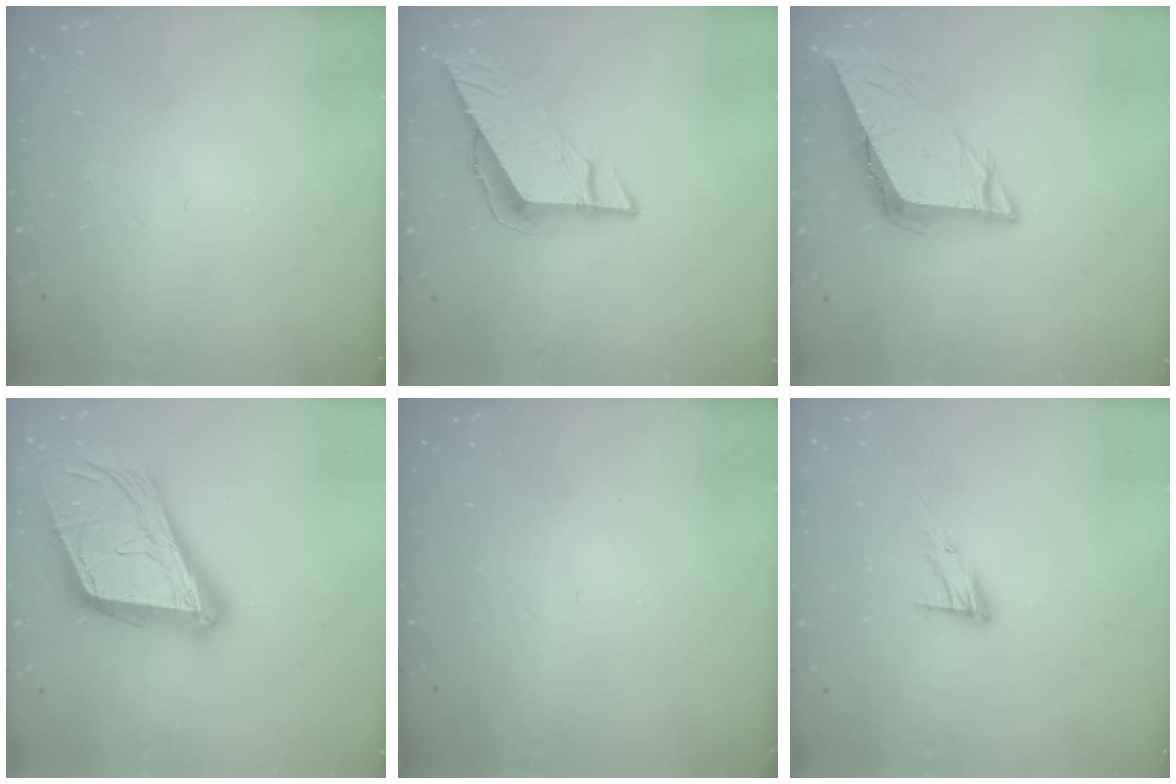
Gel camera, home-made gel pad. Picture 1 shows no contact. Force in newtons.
{"total": 8.6, "press": 8.5, "slide": 0.9}
{"total": 9.1, "press": 9.0, "slide": 0.8}
{"total": 25.8, "press": 25.3, "slide": 4.9}
{"total": 0.0}
{"total": 8.2, "press": 8.2, "slide": 0.9}